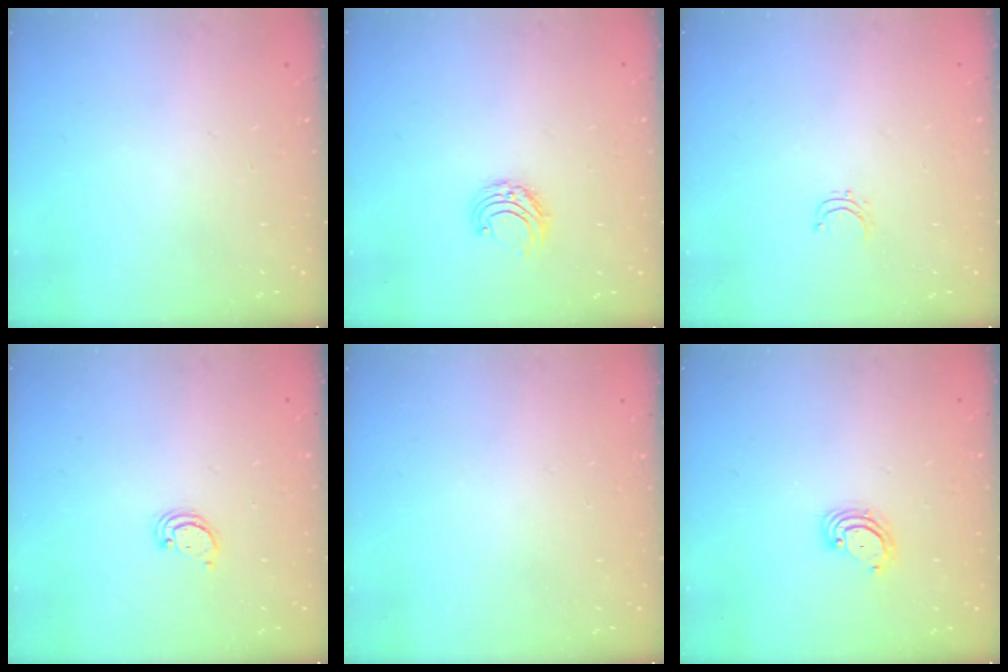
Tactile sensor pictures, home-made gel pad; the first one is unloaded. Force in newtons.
{"total": 6.3, "press": 6.3, "slide": 0.5}
{"total": 3.7, "press": 3.7, "slide": 0.3}
{"total": 2.4, "press": 2.4, "slide": 0.2}
{"total": 0.0}
{"total": 3.3, "press": 3.3, "slide": 0.3}